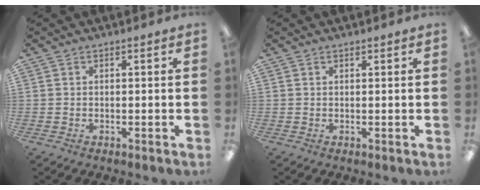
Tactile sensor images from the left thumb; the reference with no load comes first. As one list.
[{"total": 0.6, "force": [0.5, 0.1, 0.2], "torque": [-0.004, 0.001, 0.010]}]